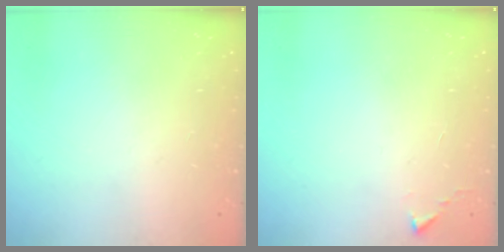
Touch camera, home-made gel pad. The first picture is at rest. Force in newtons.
{"total": 2.7, "press": 2.7, "slide": 0.5}